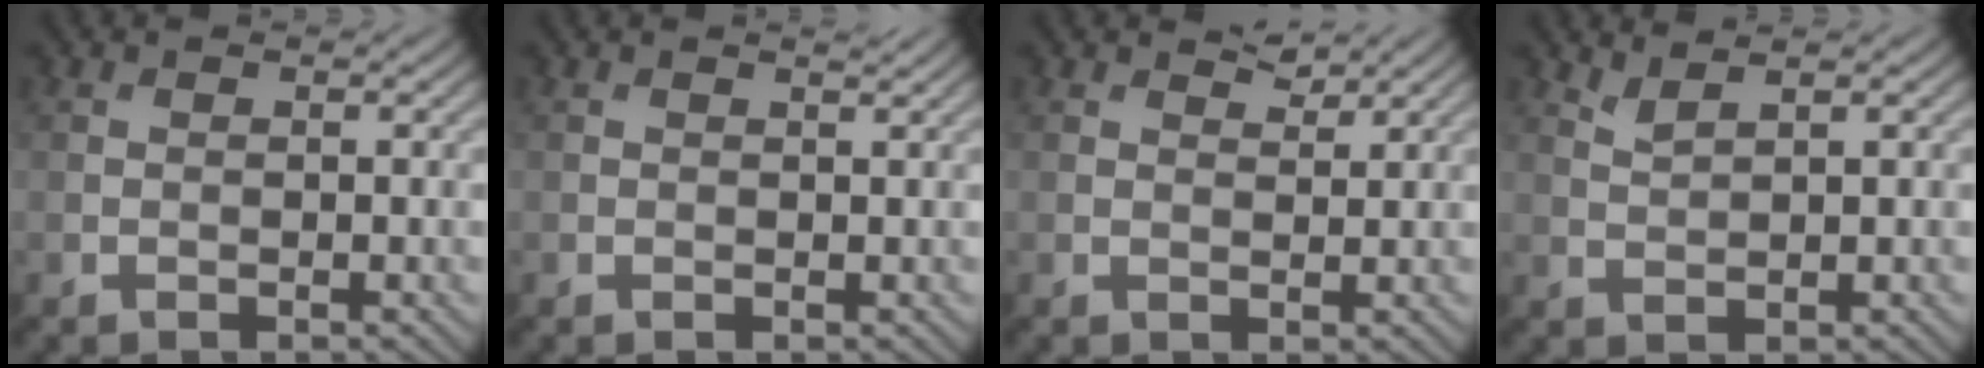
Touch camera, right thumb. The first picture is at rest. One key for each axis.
{"total": 0.7, "fx": 0.6, "fy": 0.0, "fz": 0.3, "tx": -0.007, "ty": -0.003, "tz": 0.008}
{"total": 1.6, "fx": 1.4, "fy": 0.4, "fz": 0.6, "tx": -0.014, "ty": -0.002, "tz": 0.028}
{"total": 1.9, "fx": 1.6, "fy": 0.2, "fz": 0.9, "tx": -0.028, "ty": 0.005, "tz": 0.038}